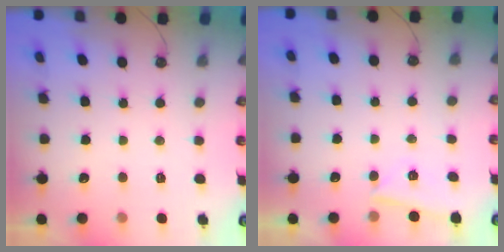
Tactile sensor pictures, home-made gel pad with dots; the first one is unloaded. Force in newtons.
{"total": 3.5, "press": 2.6, "slide": 2.3}